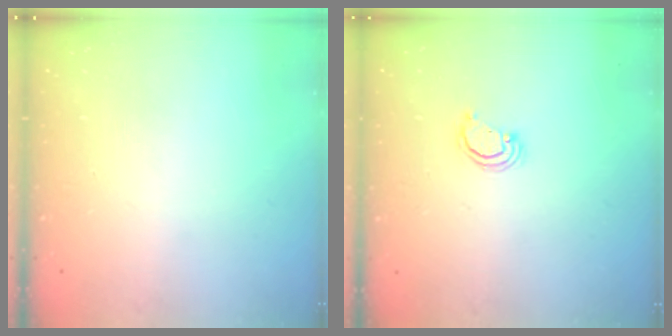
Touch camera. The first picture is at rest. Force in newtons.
{"total": 2.1, "press": 2.1, "slide": 0.1}